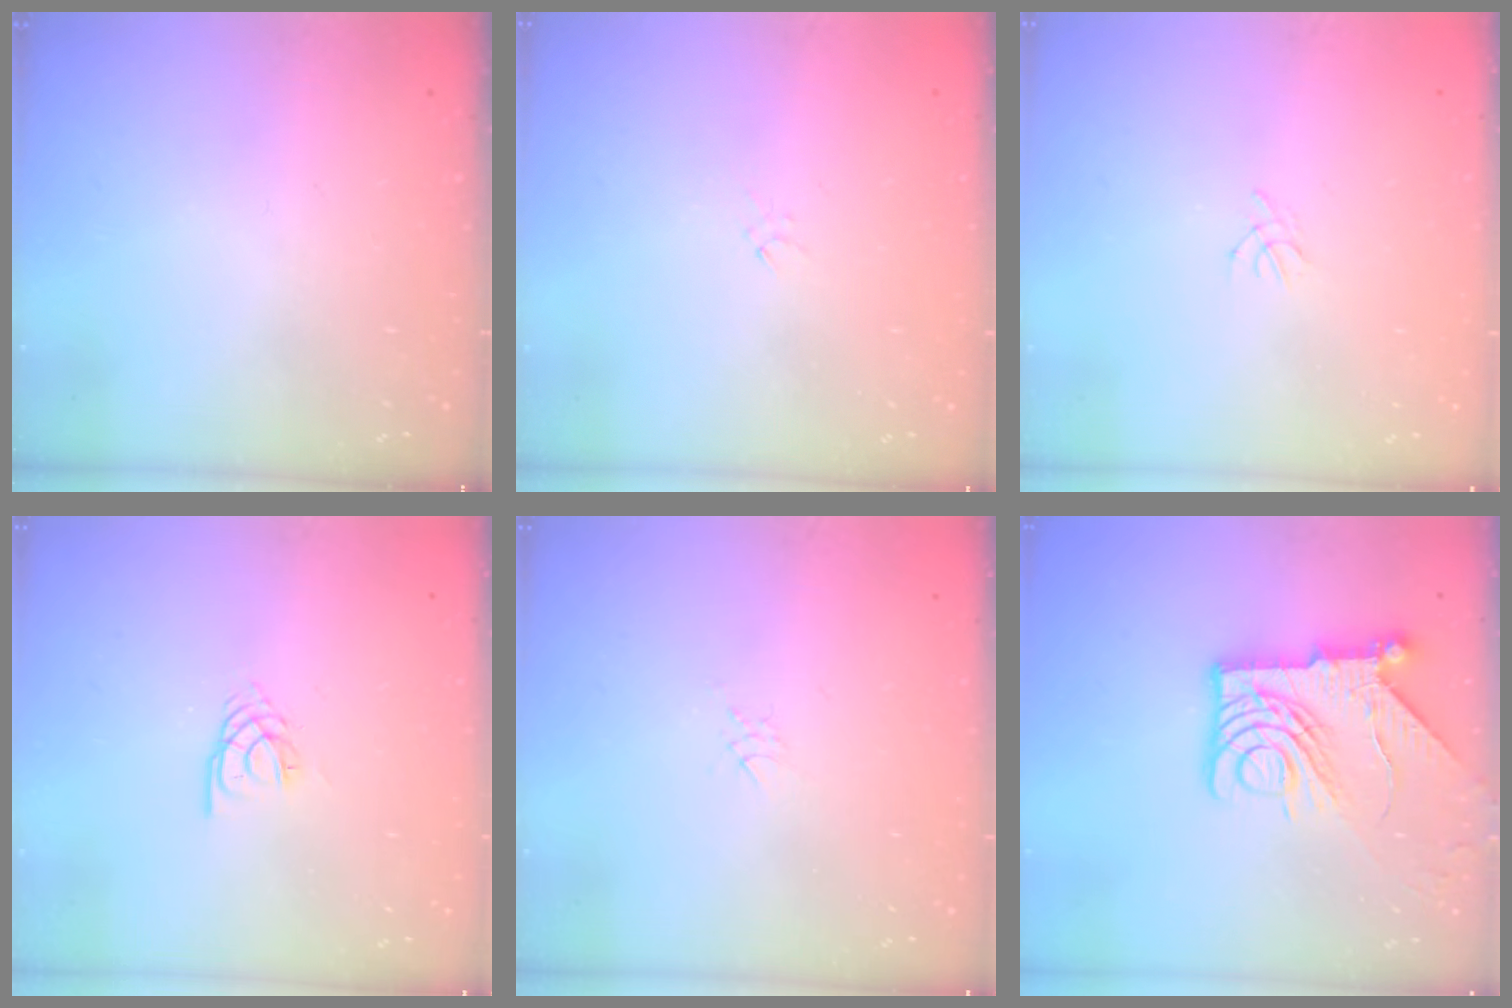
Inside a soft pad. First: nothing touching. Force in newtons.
{"total": 0.0}
{"total": 1.3, "press": 1.2, "slide": 0.4}
{"total": 3.2, "press": 3.1, "slide": 0.4}
{"total": 2.2, "press": 2.2, "slide": 0.4}
{"total": 14.5, "press": 14.4, "slide": 1.7}